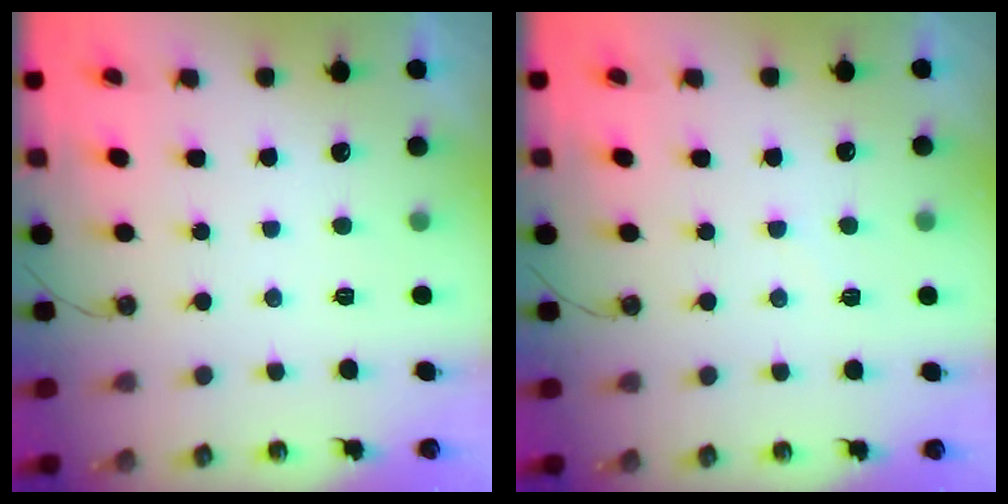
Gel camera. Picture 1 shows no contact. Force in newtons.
{"total": 4.0, "press": 4.0, "slide": 0.5}